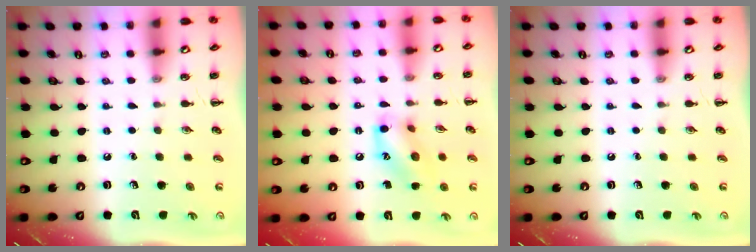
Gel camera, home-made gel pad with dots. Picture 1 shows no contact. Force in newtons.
{"total": 12.4, "press": 12.4, "slide": 0.8}
{"total": 0.0}